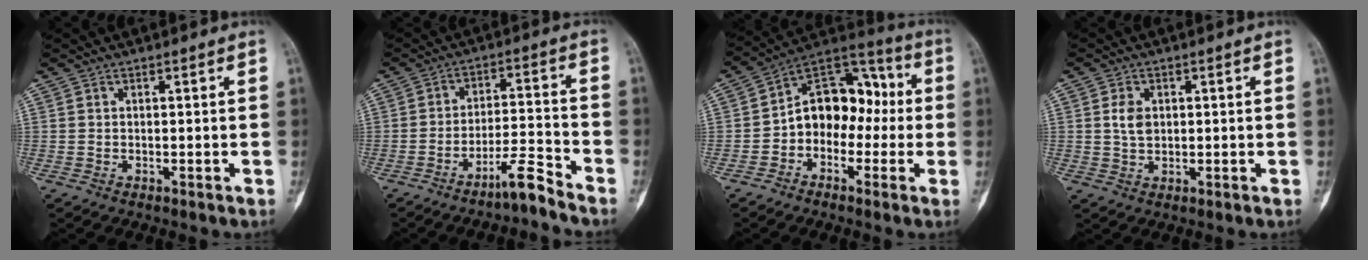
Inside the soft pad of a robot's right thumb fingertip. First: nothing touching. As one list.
[{"total": 6.4, "force": [-5.2, 0.2, 3.6], "torque": [-0.062, 0.052, -0.096]}, {"total": 13.6, "force": [-1.4, 9.8, 9.3], "torque": [-0.097, 0.052, -0.040]}, {"total": 3.5, "force": [0.6, 2.5, 2.4], "torque": [-0.035, 0.000, 0.012]}]